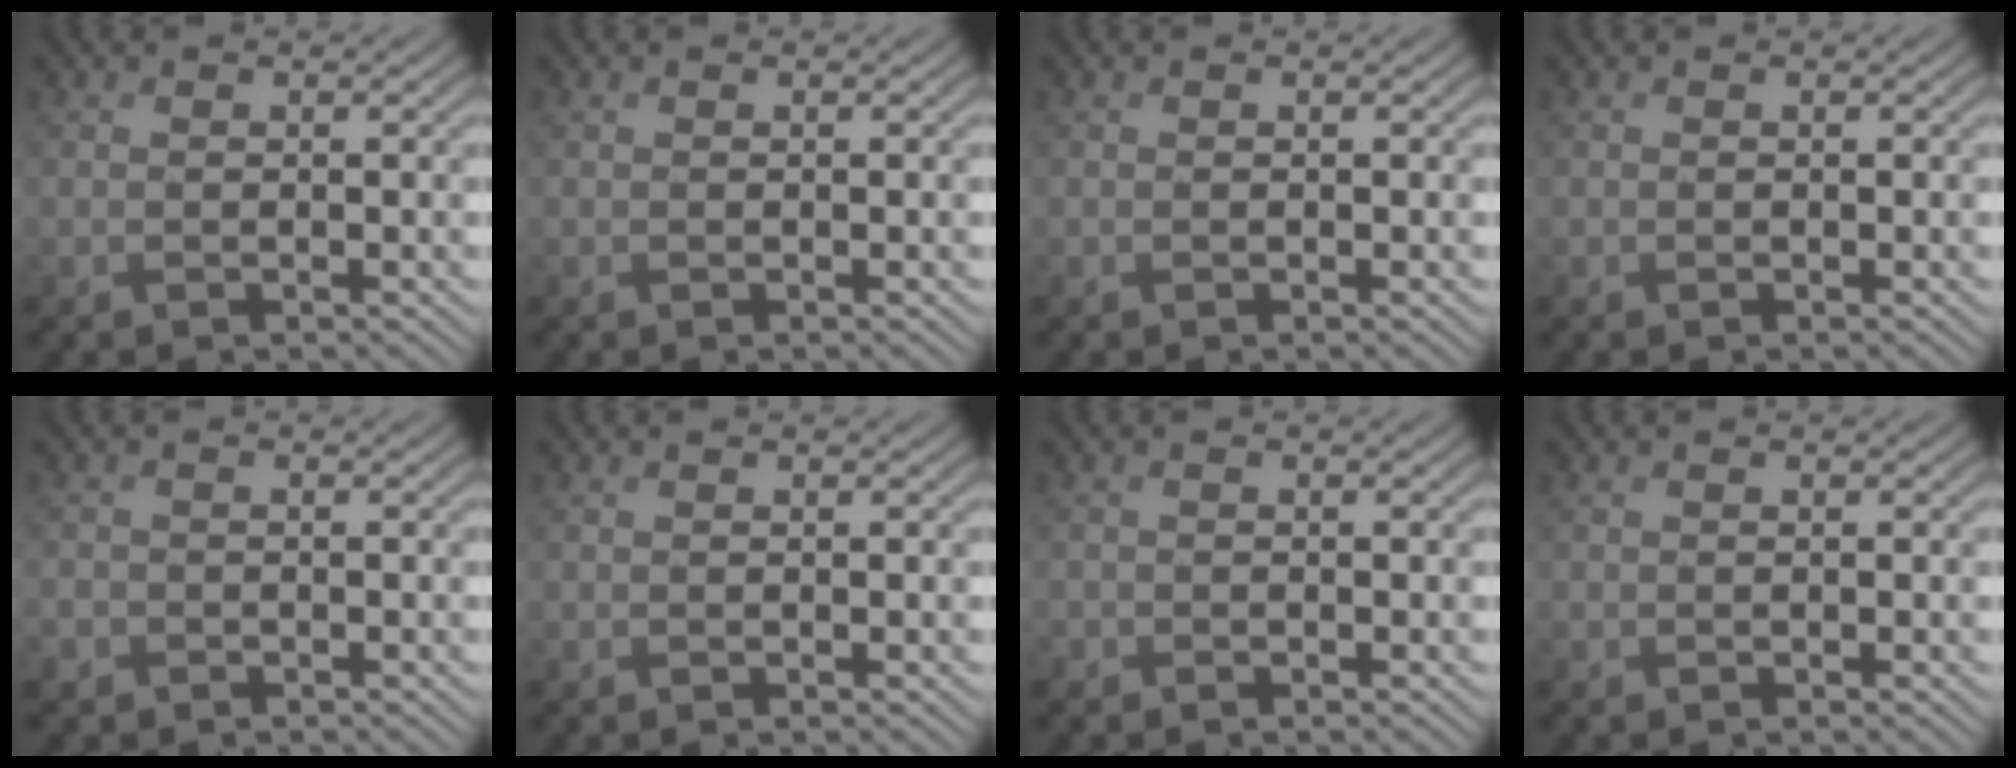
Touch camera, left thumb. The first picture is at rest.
{"total": 0.0}
{"total": 0.0}
{"total": 0.0}
{"total": 1.8, "force": [-1.2, 1.3, 0.4], "torque": [-0.011, -0.007, -0.030]}
{"total": 0.0}
{"total": 0.7, "force": [-0.6, 0.4, 0.0], "torque": [0.001, -0.002, -0.013]}
{"total": 0.0}